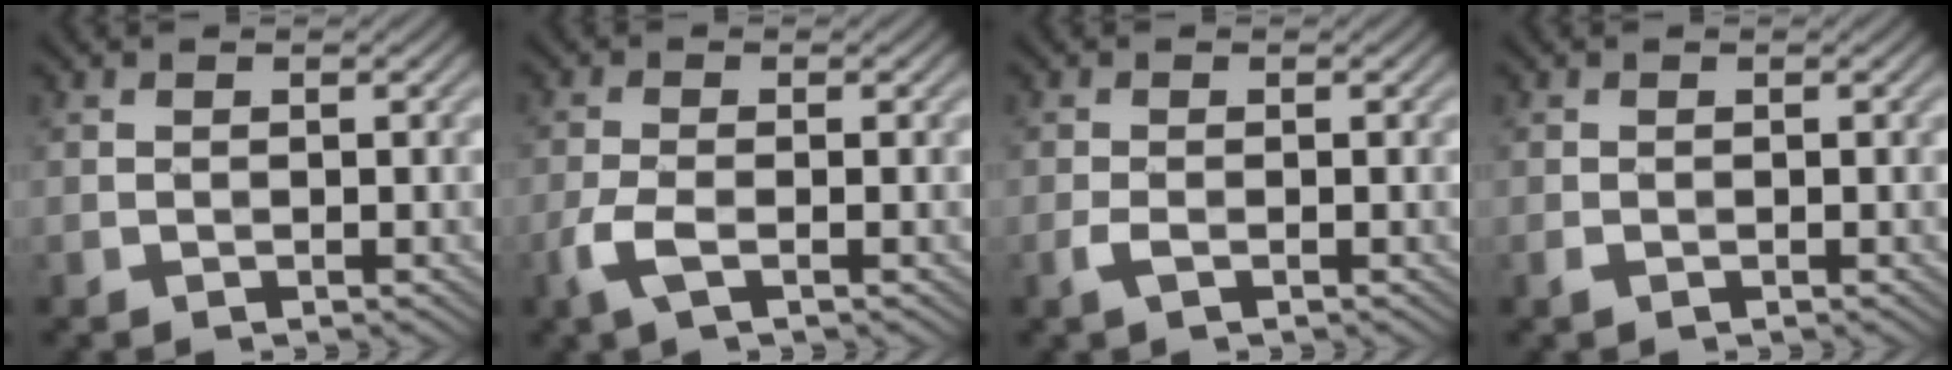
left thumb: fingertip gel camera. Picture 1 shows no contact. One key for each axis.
{"total": 3.3, "fx": -1.6, "fy": 0.9, "fz": 2.7, "tx": -0.071, "ty": 0.000, "tz": -0.039}
{"total": 1.4, "fx": -0.7, "fy": 0.3, "fz": 1.2, "tx": -0.031, "ty": 0.000, "tz": -0.017}
{"total": 0.6, "fx": -0.4, "fy": 0.3, "fz": 0.4, "tx": -0.011, "ty": -0.001, "tz": -0.006}